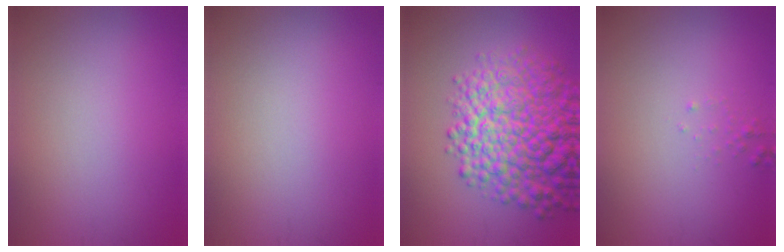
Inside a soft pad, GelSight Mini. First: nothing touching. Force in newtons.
{"total": 0.0}
{"total": 10.6, "press": 10.6, "slide": 0.5}
{"total": 0.6, "press": 0.6, "slide": 0.1}